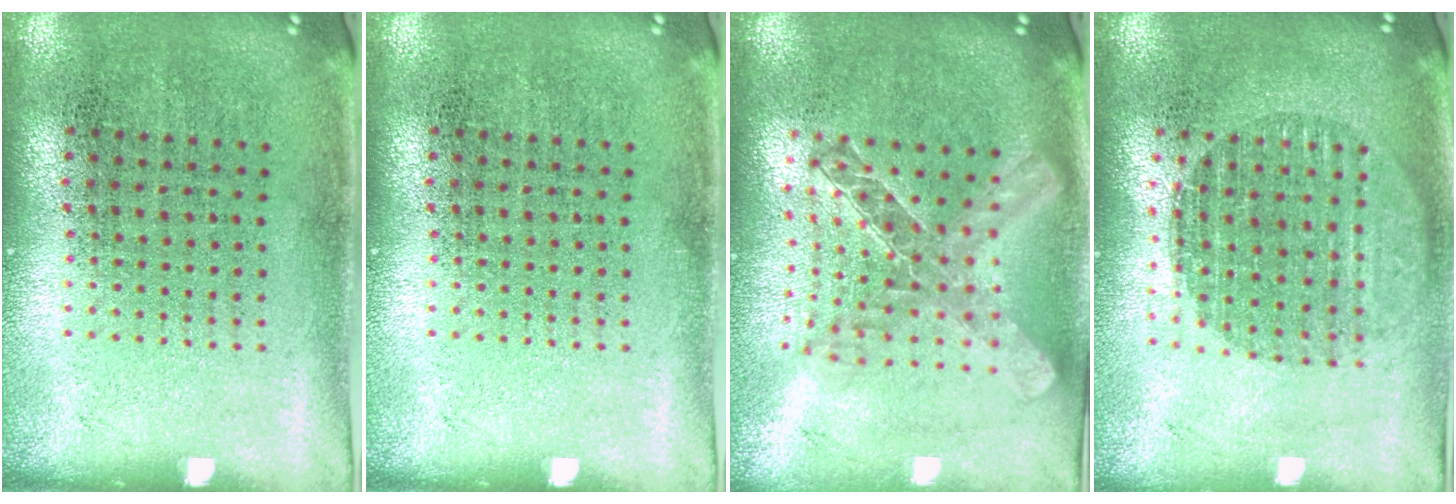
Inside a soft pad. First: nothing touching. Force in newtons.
{"total": 0.0}
{"total": 2.0, "press": 1.7, "slide": 1.0}
{"total": 1.7, "press": 1.5, "slide": 0.8}